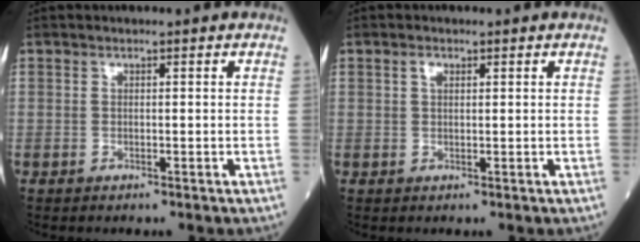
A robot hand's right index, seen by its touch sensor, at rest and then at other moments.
{"total": 1.2, "force": [0.6, 0.6, 0.8], "torque": [-0.017, 0.002, 0.009]}